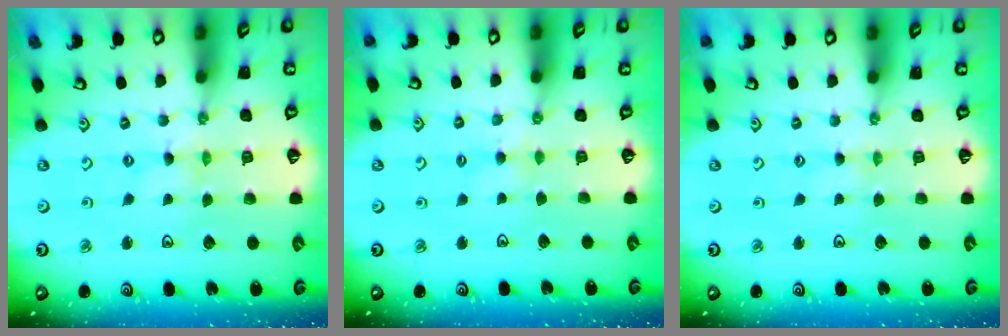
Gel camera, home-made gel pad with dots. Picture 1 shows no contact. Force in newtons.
{"total": 2.3, "press": 2.3, "slide": 0.4}
{"total": 1.5, "press": 1.5, "slide": 0.3}